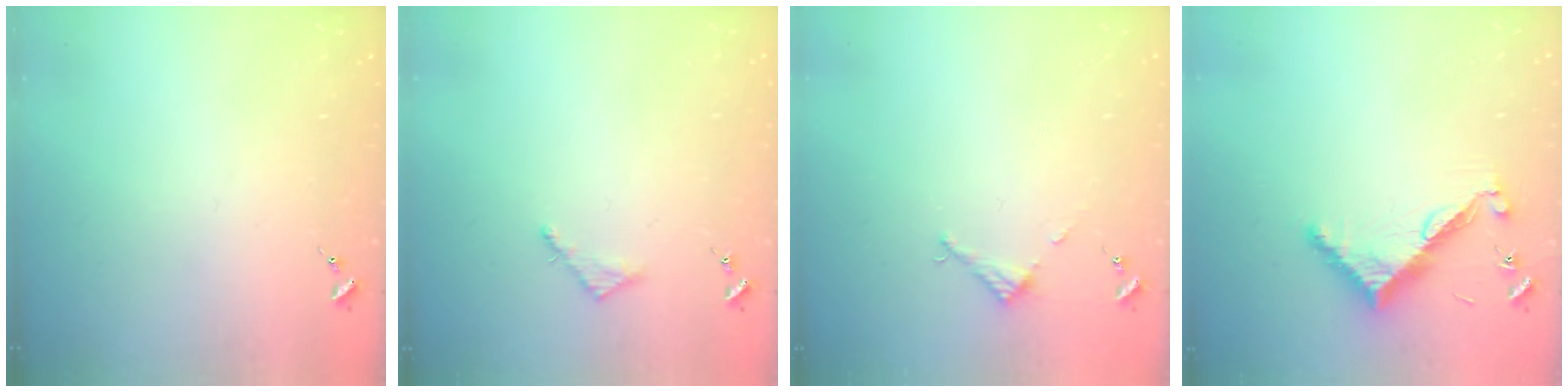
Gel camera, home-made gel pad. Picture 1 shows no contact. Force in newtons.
{"total": 2.7, "press": 2.7, "slide": 0.3}
{"total": 2.7, "press": 2.7, "slide": 0.2}
{"total": 8.9, "press": 8.9, "slide": 0.8}